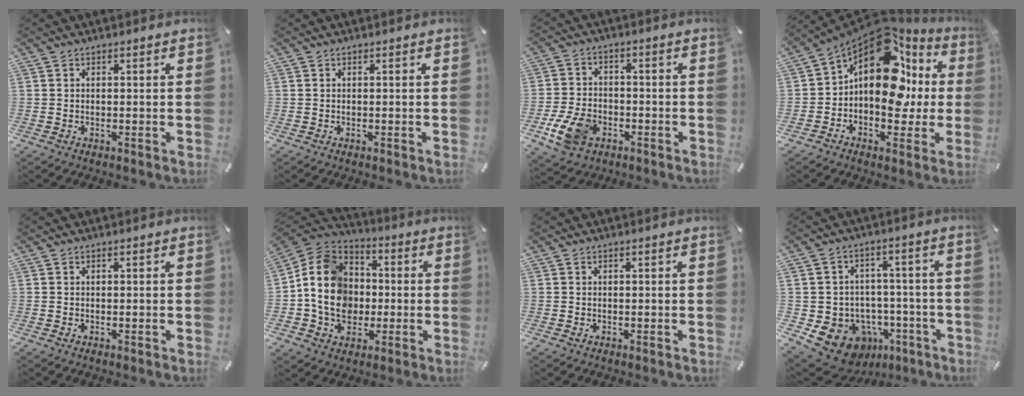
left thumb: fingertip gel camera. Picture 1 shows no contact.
{"total": 0.0}
{"total": 9.7, "force": [-3.9, 6.8, 5.6], "torque": [-0.115, 0.011, -0.070]}
{"total": 17.6, "force": [4.0, 11.3, 12.8], "torque": [-0.194, -0.033, 0.064]}
{"total": 0.0}
{"total": 14.3, "force": [-2.0, 12.5, 6.7], "torque": [-0.148, 0.025, -0.037]}
{"total": 0.0}
{"total": 12.1, "force": [-5.2, 10.1, 3.9], "torque": [-0.058, 0.022, -0.077]}